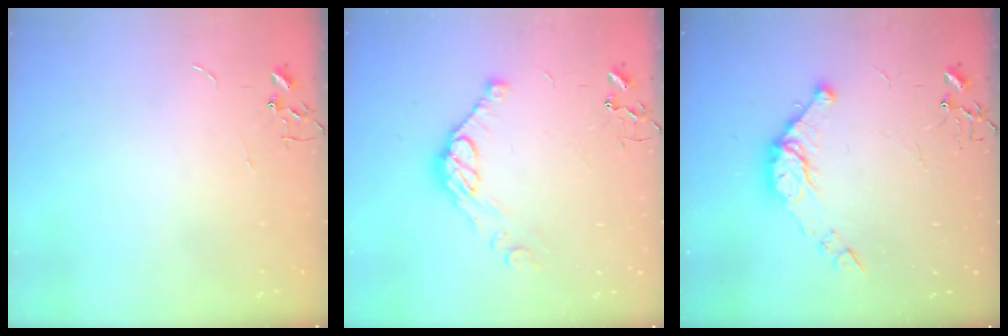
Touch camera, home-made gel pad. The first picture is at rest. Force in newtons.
{"total": 10.3, "press": 10.3, "slide": 0.7}
{"total": 11.1, "press": 11.0, "slide": 1.0}